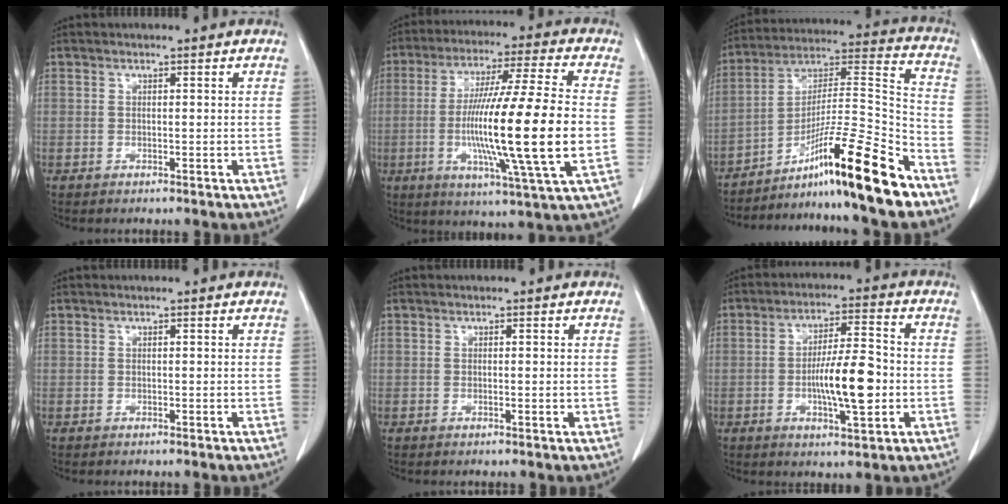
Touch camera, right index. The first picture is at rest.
{"total": 20.1, "force": [-2.7, -0.3, 19.9], "torque": [-0.354, -0.014, -0.054]}
{"total": 18.9, "force": [-12.7, -0.5, 13.9], "torque": [-0.239, 0.003, -0.211]}
{"total": 0.0}
{"total": 0.6, "force": [-0.1, 0.2, 0.6], "torque": [-0.010, -0.001, 0.000]}
{"total": 10.0, "force": [-1.9, 1.9, 9.7], "torque": [-0.169, 0.002, -0.030]}